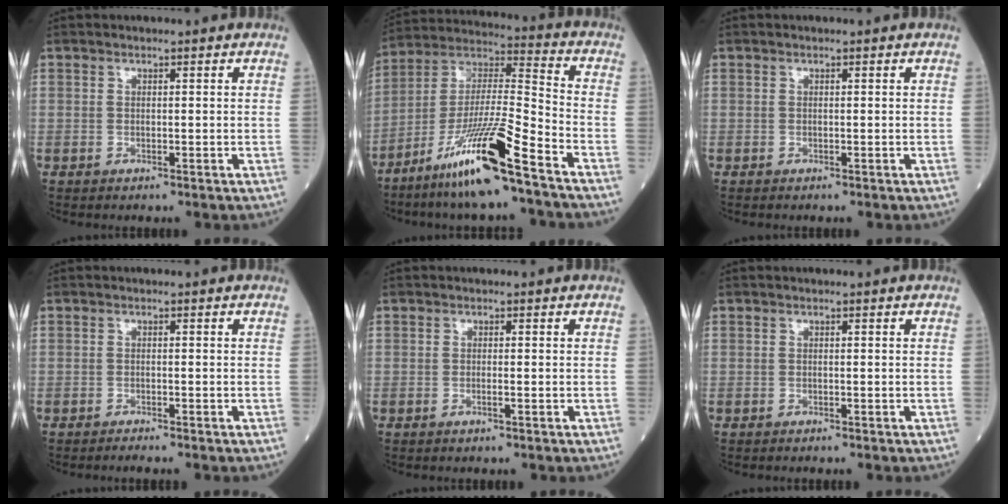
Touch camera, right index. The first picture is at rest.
{"total": 16.6, "force": [-10.5, 0.1, 12.9], "torque": [-0.264, -0.025, -0.194]}
{"total": 0.0}
{"total": 2.3, "force": [-2.0, -0.1, 1.1], "torque": [-0.015, -0.002, -0.028]}
{"total": 0.8, "force": [-0.3, -0.1, 0.7], "torque": [-0.017, 0.000, -0.006]}
{"total": 1.1, "force": [-0.9, 0.0, 0.5], "torque": [-0.007, -0.001, -0.013]}